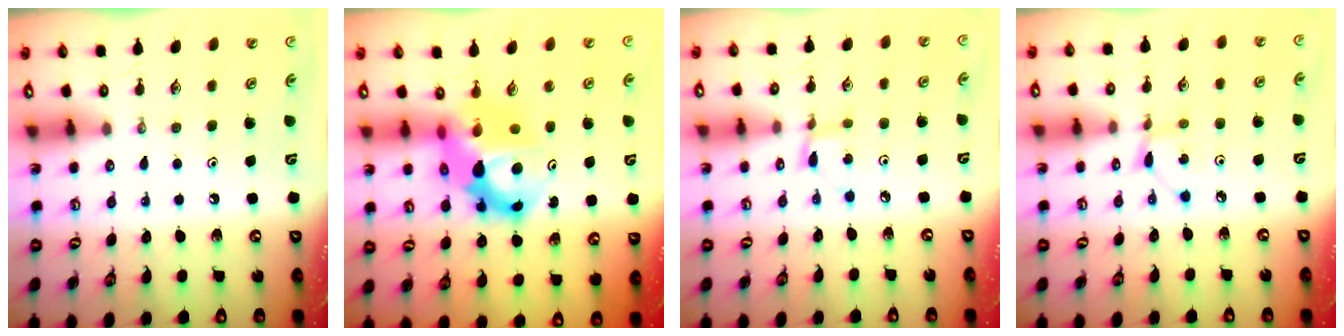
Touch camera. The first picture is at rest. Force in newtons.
{"total": 9.2, "press": 9.1, "slide": 0.8}
{"total": 2.9, "press": 2.9, "slide": 0.3}
{"total": 2.6, "press": 2.6, "slide": 0.0}